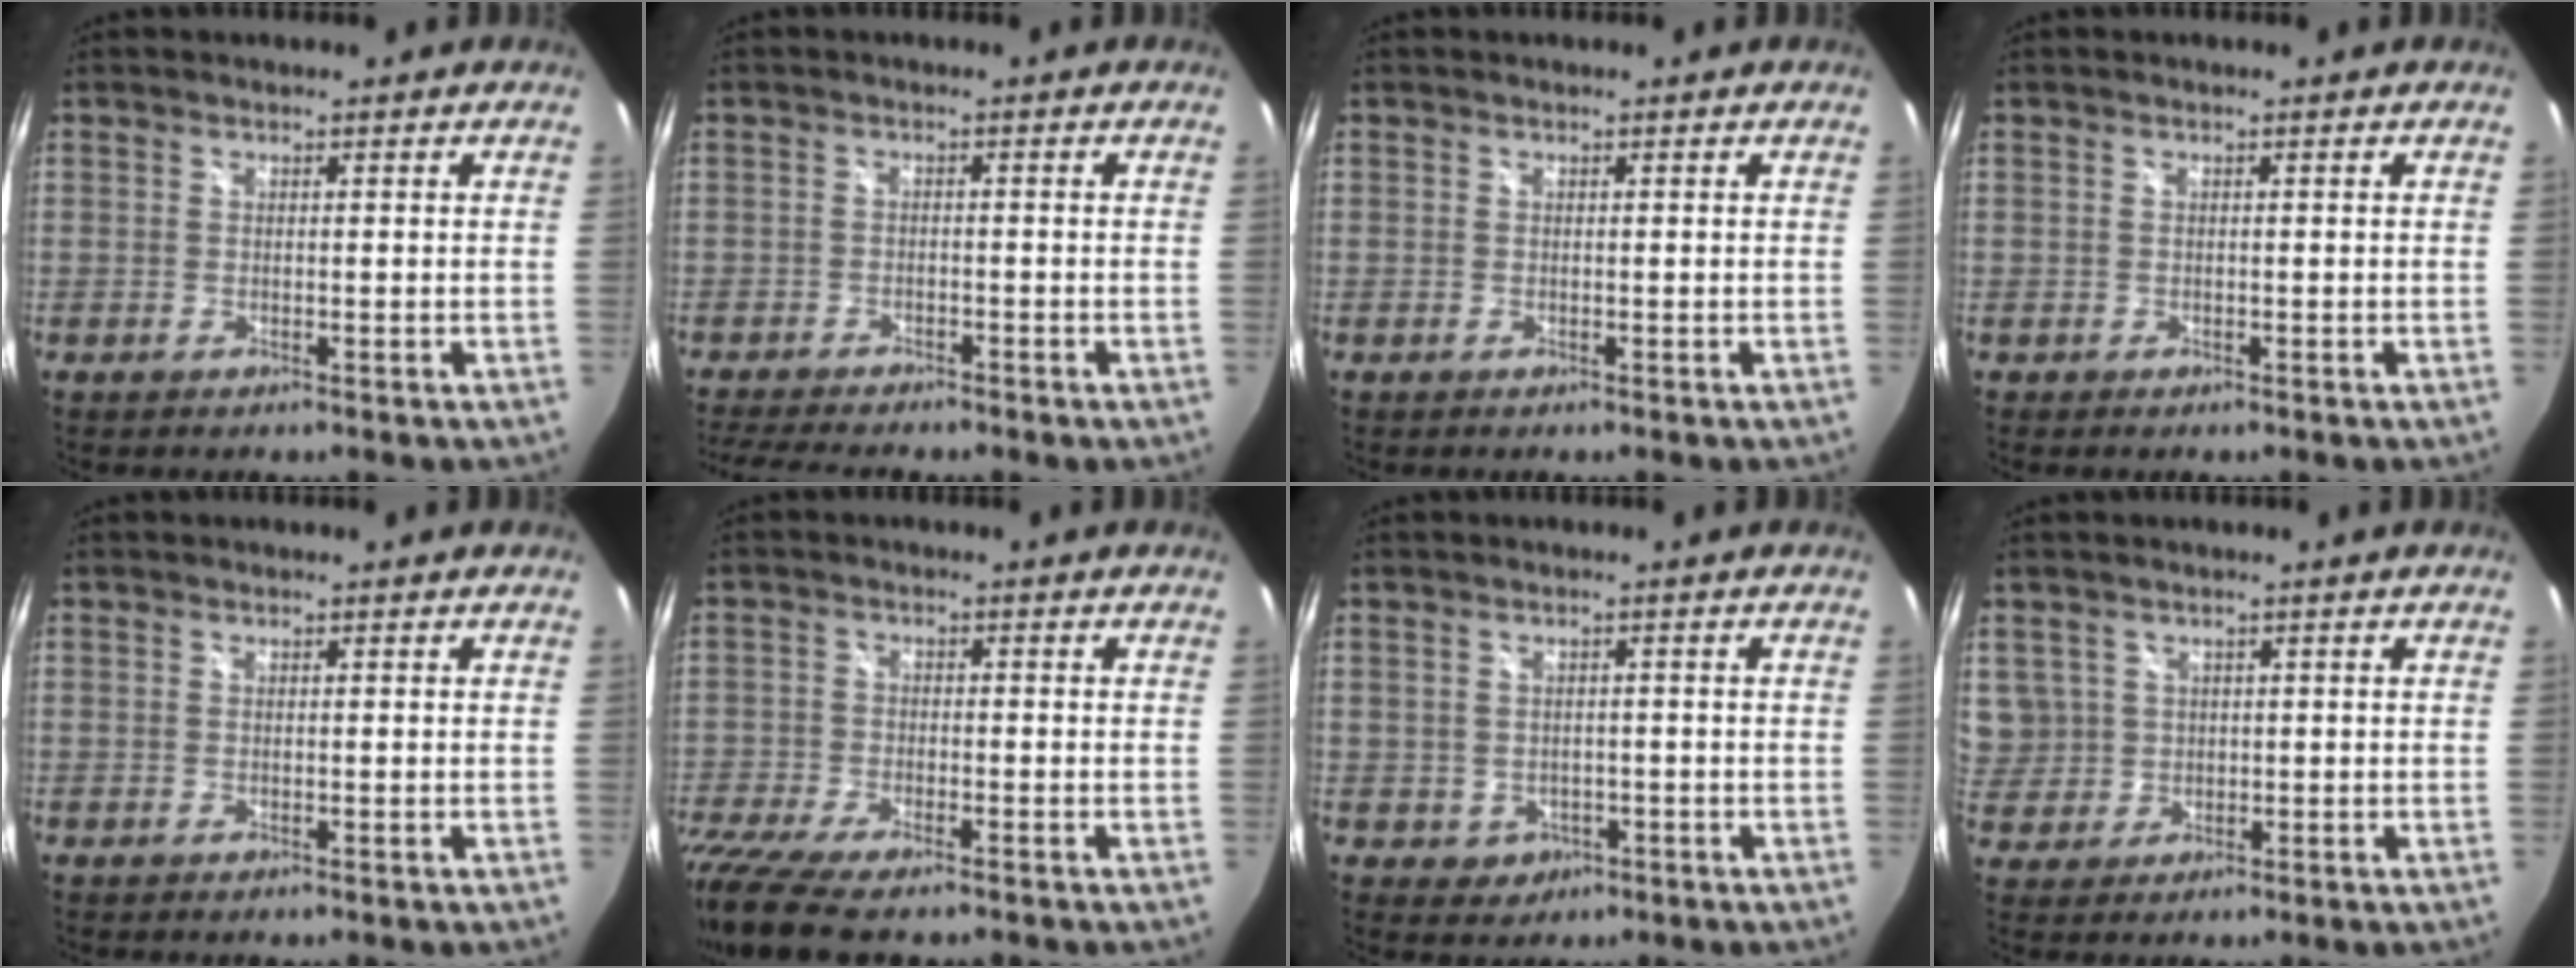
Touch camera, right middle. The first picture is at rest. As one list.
[{"total": 7.7, "force": [-6.9, 1.3, 3.2], "torque": [-0.081, -0.019, -0.112]}, {"total": 0.0}, {"total": 0.0}, {"total": 0.0}, {"total": 12.8, "force": [-10.2, 3.6, 6.9], "torque": [-0.180, -0.053, -0.188]}, {"total": 3.4, "force": [-0.8, 3.1, 0.9], "torque": [-0.026, 0.002, -0.001]}, {"total": 5.4, "force": [1.3, 5.1, 1.0], "torque": [-0.012, 0.008, 0.034]}]